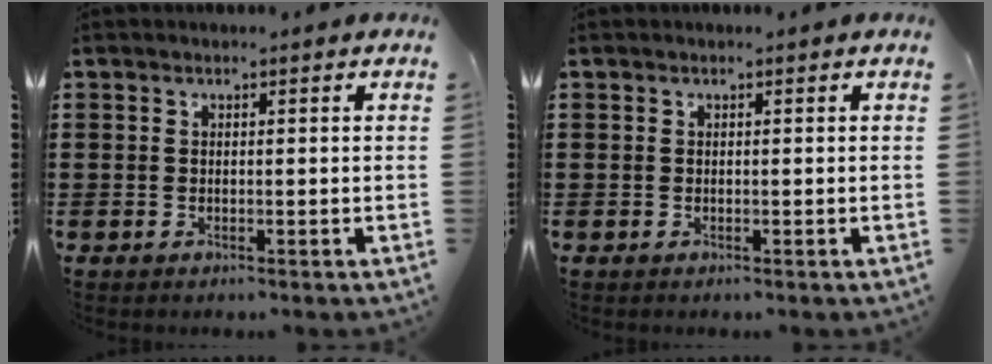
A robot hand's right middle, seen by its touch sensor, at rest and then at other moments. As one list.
[{"total": 0.0}]